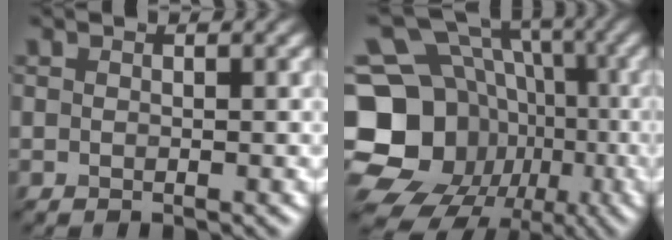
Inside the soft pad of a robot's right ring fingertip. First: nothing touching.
{"total": 20.7, "force": [-5.1, 18.5, 7.8], "torque": [-0.175, -0.010, -0.110]}